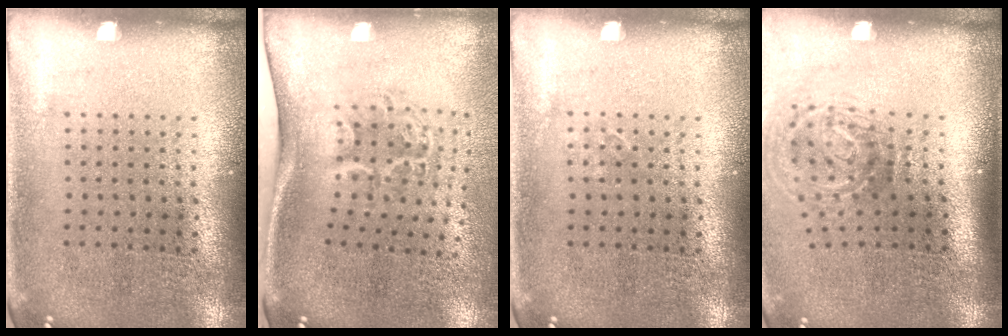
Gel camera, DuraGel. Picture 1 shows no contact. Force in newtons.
{"total": 2.2, "press": 1.4, "slide": 1.7}
{"total": 0.5, "press": 0.5, "slide": 0.0}
{"total": 2.1, "press": 1.2, "slide": 1.6}